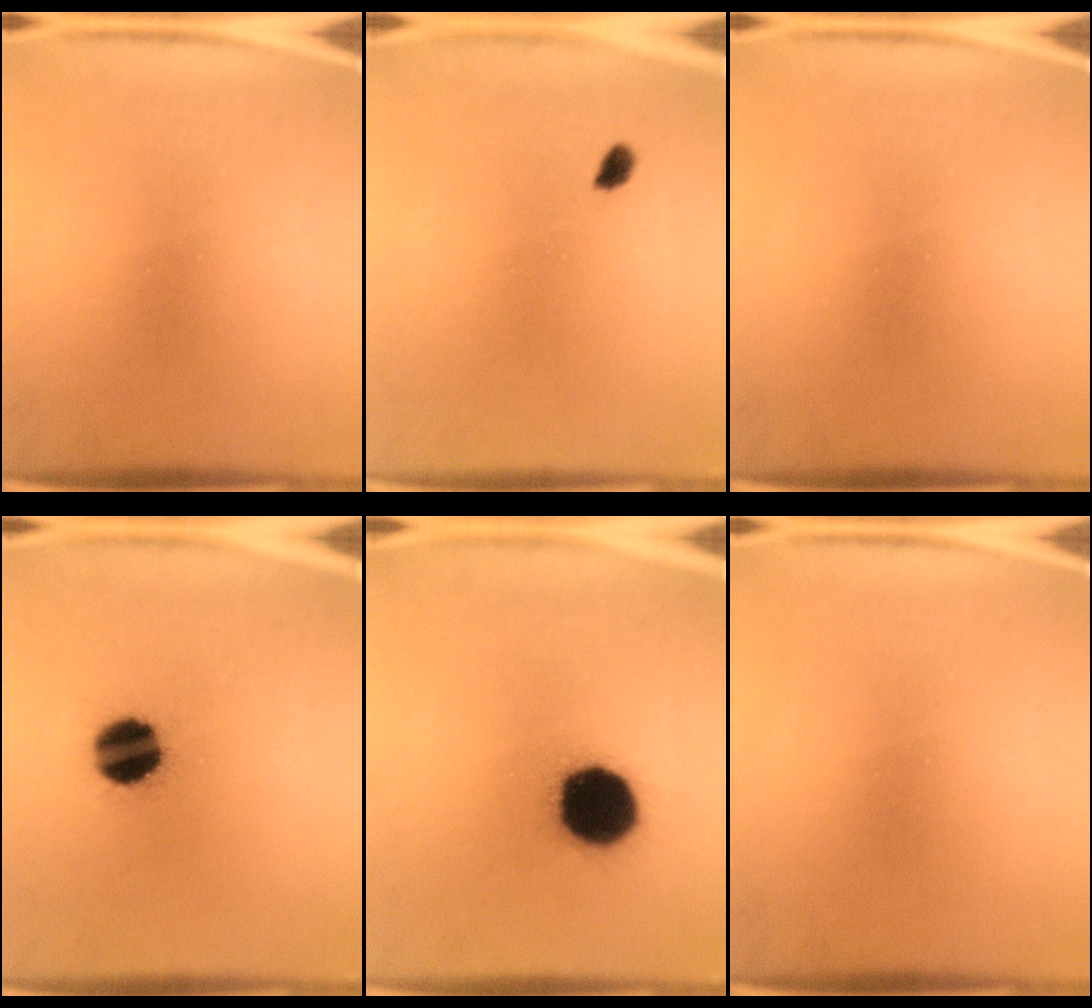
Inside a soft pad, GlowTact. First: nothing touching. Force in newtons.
{"total": 1.5}
{"total": 0.0}
{"total": 12.2}
{"total": 15.1}
{"total": 0.0}